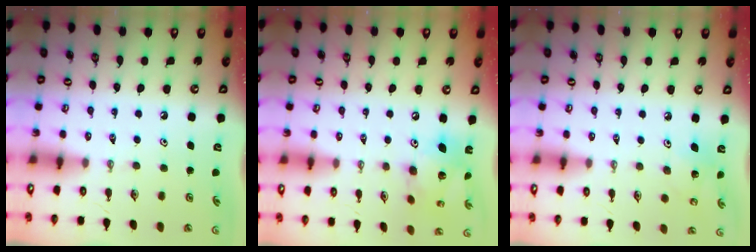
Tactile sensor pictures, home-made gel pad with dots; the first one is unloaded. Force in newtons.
{"total": 15.1, "press": 15.0, "slide": 1.3}
{"total": 5.6, "press": 5.4, "slide": 1.4}